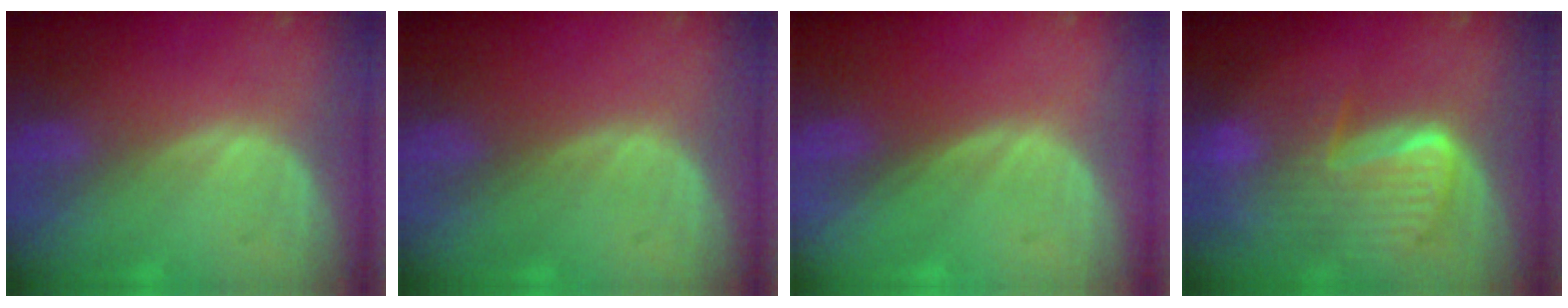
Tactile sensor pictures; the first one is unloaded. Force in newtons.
{"total": 0.0}
{"total": 0.0}
{"total": 9.9, "press": 8.5, "slide": 5.0}